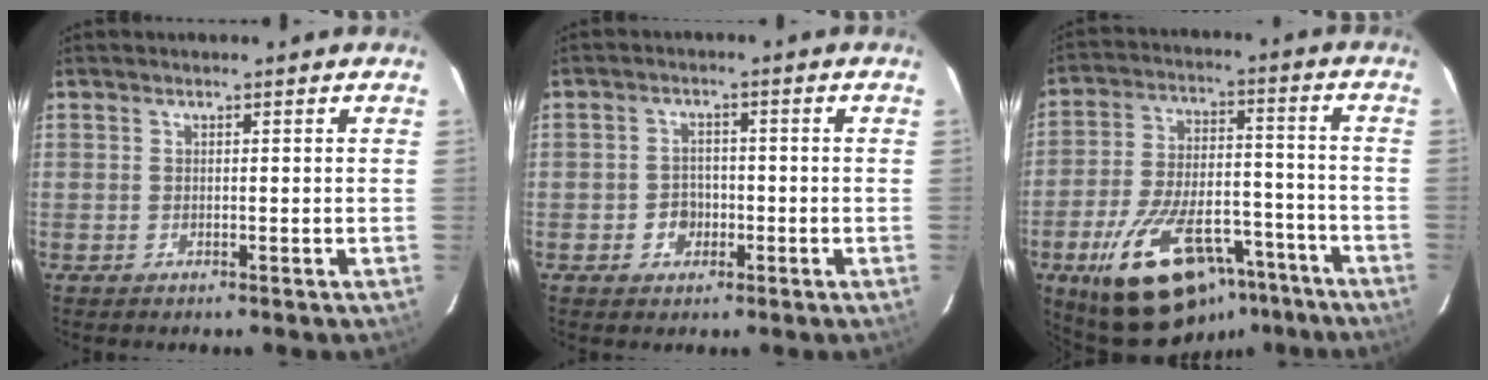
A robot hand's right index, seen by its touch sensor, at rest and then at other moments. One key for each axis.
{"total": 3.5, "fx": -1.4, "fy": 3.1, "fz": 1.0, "tx": -0.023, "ty": 0.009, "tz": -0.016}
{"total": 22.4, "fx": -13.9, "fy": 10.9, "fz": 13.8, "tx": -0.252, "ty": -0.002, "tz": -0.200}